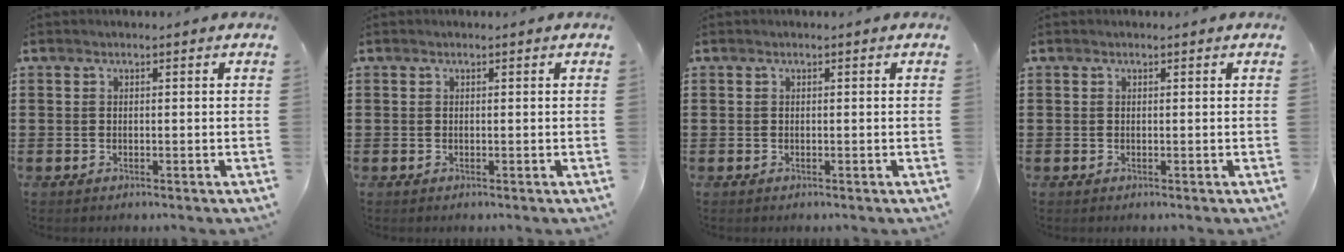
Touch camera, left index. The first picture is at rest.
{"total": 0.0}
{"total": 0.0}
{"total": 0.0}